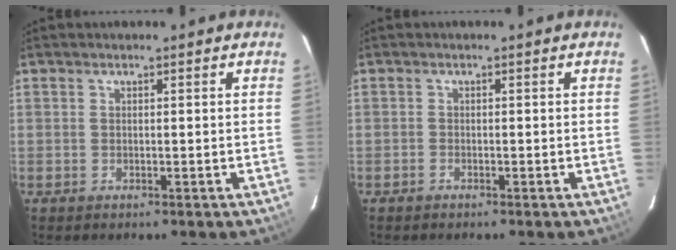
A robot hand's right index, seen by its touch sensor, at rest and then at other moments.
{"total": 0.7, "force": [-0.6, 0.3, 0.0], "torque": [-0.002, 0.004, -0.010]}